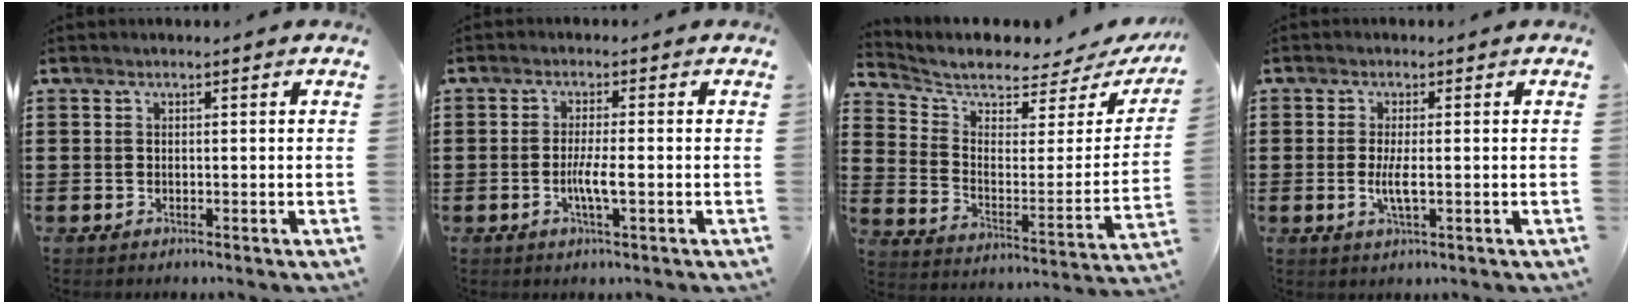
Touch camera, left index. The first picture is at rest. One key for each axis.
{"total": 3.9, "fx": -0.9, "fy": 0.5, "fz": 3.8, "tx": -0.073, "ty": -0.004, "tz": -0.020}
{"total": 5.8, "fx": 5.3, "fy": 1.0, "fz": 2.2, "tx": -0.066, "ty": -0.047, "tz": 0.085}
{"total": 3.3, "fx": -0.4, "fy": 0.7, "fz": 3.2, "tx": -0.063, "ty": -0.005, "tz": -0.010}